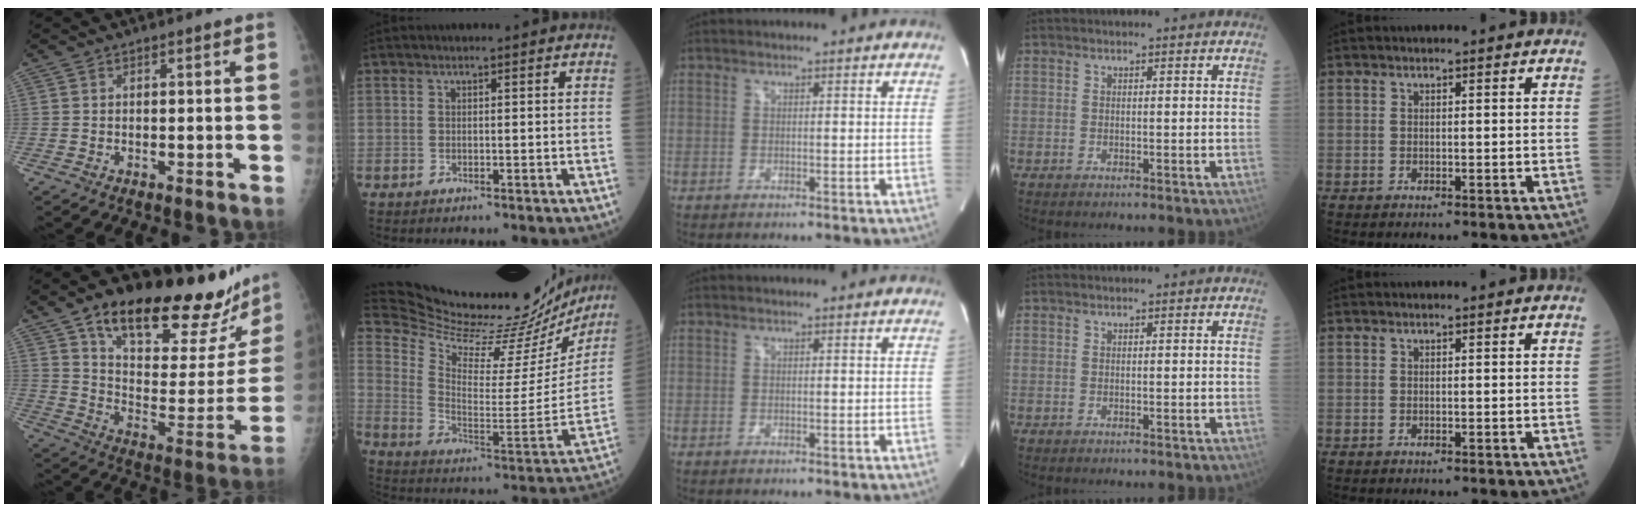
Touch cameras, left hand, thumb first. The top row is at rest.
{"thumb": {"total": 29.5, "force": [20.9, 9.6, 18.5], "torque": [-0.235, -0.074, 0.310]}, "index": {"total": 29.9, "force": [27.9, 5.3, 9.5], "torque": [-0.163, -0.086, 0.379]}}